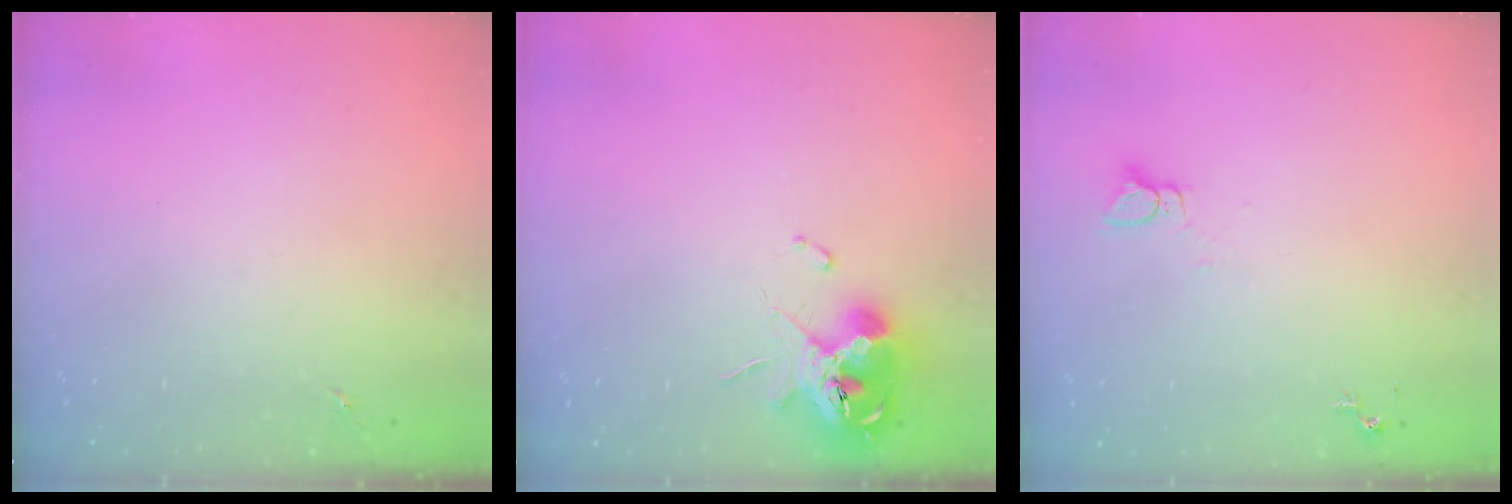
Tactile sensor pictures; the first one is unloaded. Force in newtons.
{"total": 11.8, "press": 11.7, "slide": 1.4}
{"total": 2.2, "press": 2.2, "slide": 0.1}